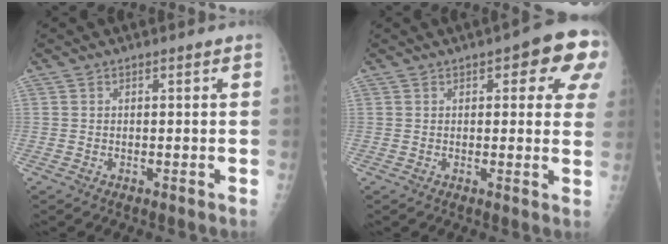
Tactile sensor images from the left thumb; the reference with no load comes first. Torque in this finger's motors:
{"motor_torque": [0.01, 0.27, -0.12, -0.30, 0.15]}